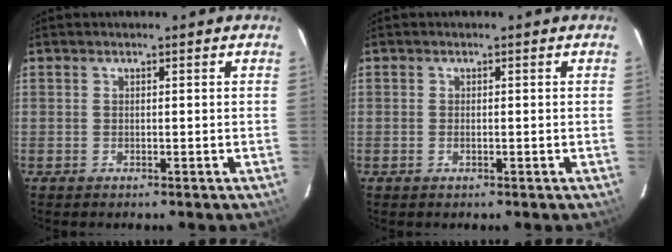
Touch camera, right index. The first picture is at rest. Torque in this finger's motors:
{"motor_torque": [-0.40, 0.10, -0.08, -0.01]}